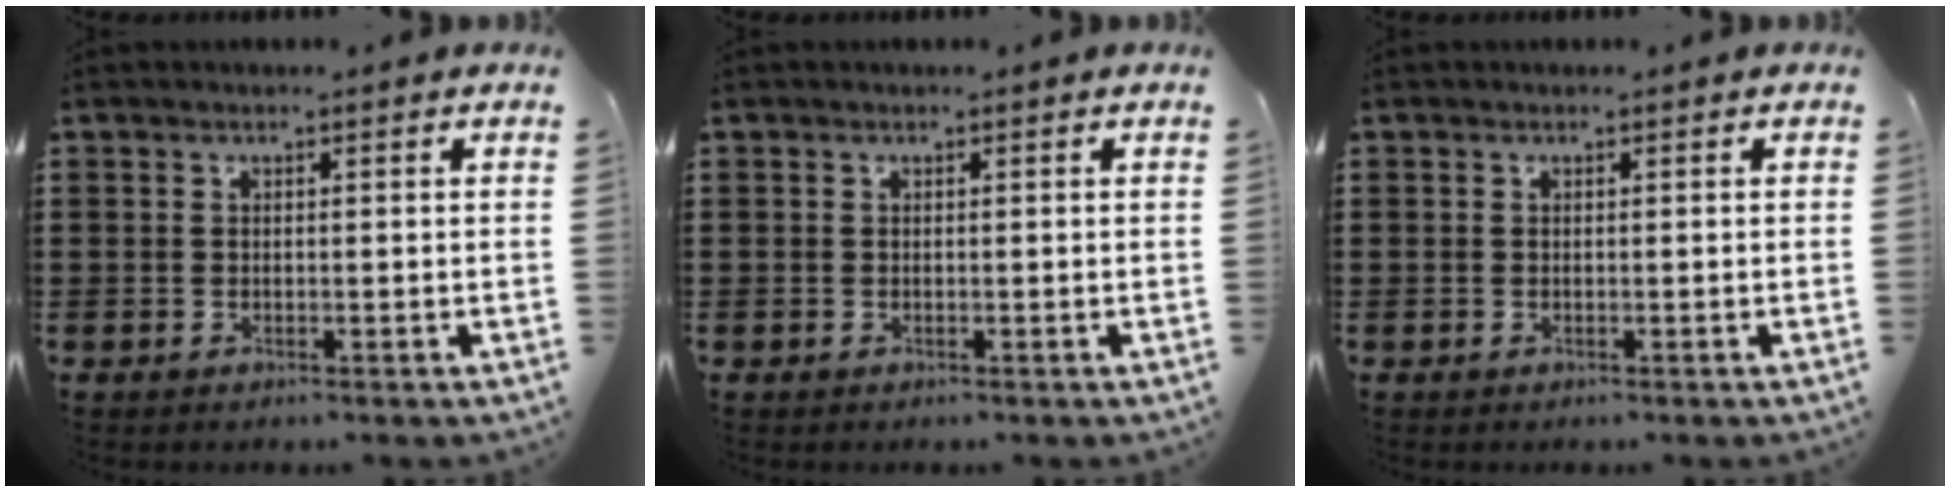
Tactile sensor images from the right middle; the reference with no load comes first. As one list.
[{"total": 0.0}, {"total": 0.0}]